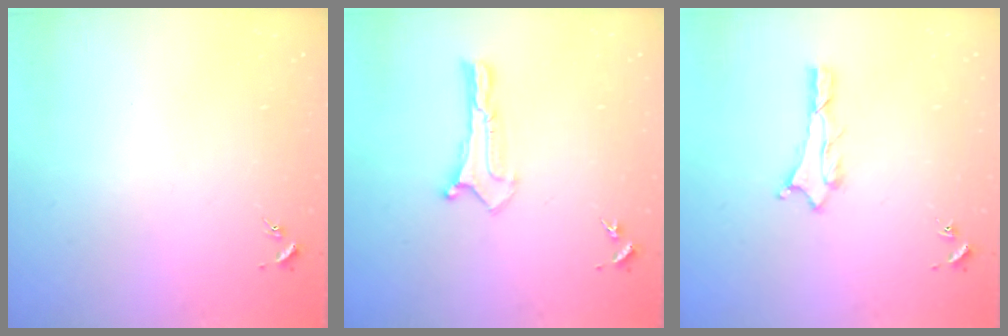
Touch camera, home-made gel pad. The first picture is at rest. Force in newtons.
{"total": 0.0}
{"total": 0.7, "press": 0.7, "slide": 0.2}